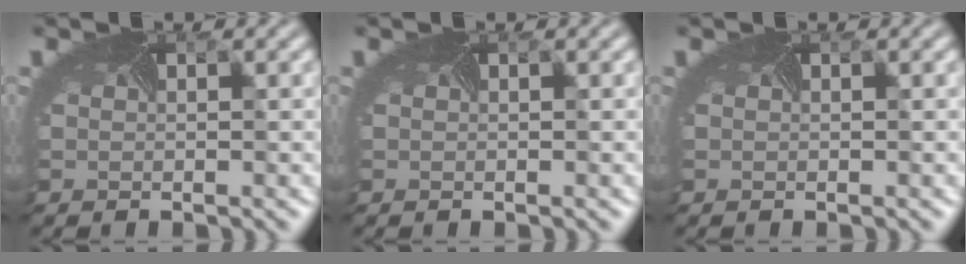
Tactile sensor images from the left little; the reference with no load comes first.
{"total": 0.0}
{"total": 0.0}